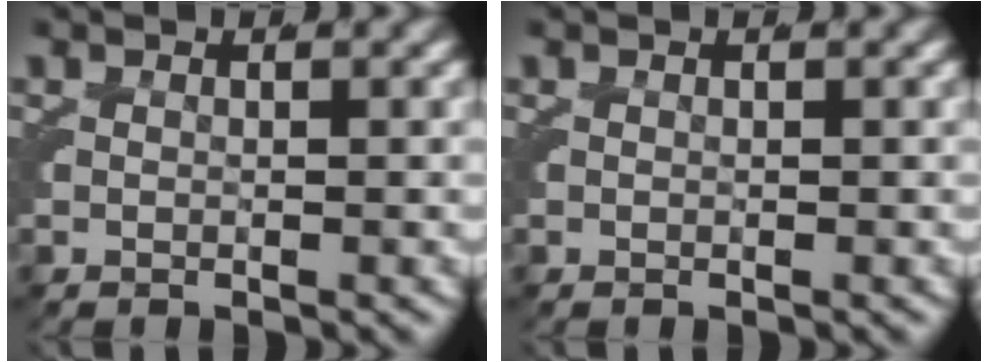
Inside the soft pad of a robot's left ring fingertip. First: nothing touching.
{"total": 0.0}